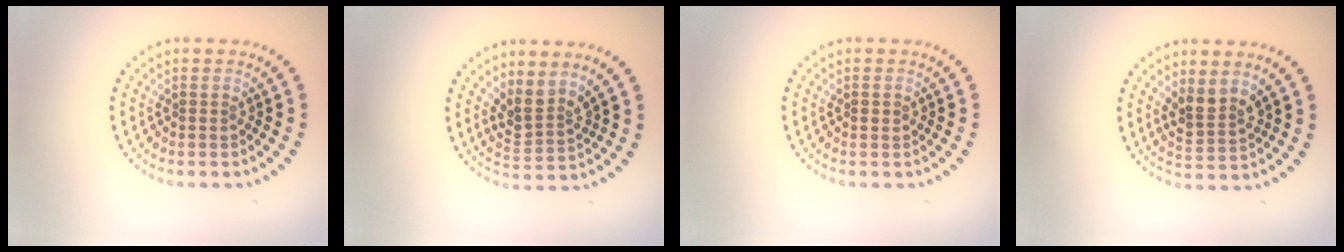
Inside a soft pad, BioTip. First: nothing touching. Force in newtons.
{"total": 2.6, "press": 1.9, "slide": 1.8}
{"total": 0.9, "press": 0.9, "slide": 0.0}
{"total": 2.8, "press": 2.5, "slide": 1.2}